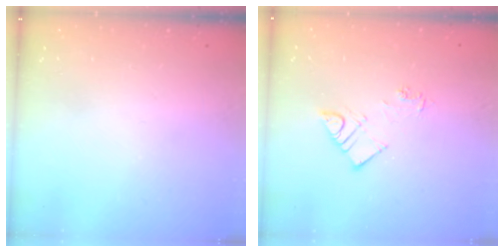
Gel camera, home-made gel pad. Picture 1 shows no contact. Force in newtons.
{"total": 7.3, "press": 7.2, "slide": 0.7}